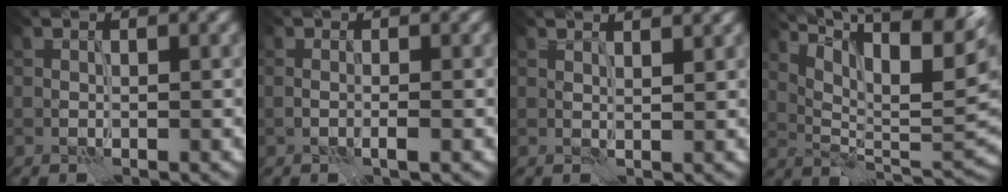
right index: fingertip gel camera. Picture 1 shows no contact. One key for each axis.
{"total": 1.1, "fx": -0.5, "fy": 0.2, "fz": 0.9, "tx": -0.018, "ty": -0.003, "tz": -0.009}
{"total": 3.2, "fx": 2.3, "fy": 1.2, "fz": 1.8, "tx": -0.004, "ty": 0.013, "tz": 0.011}
{"total": 14.1, "fx": 7.8, "fy": 4.8, "fz": 10.8, "tx": -0.179, "ty": 0.024, "tz": 0.119}